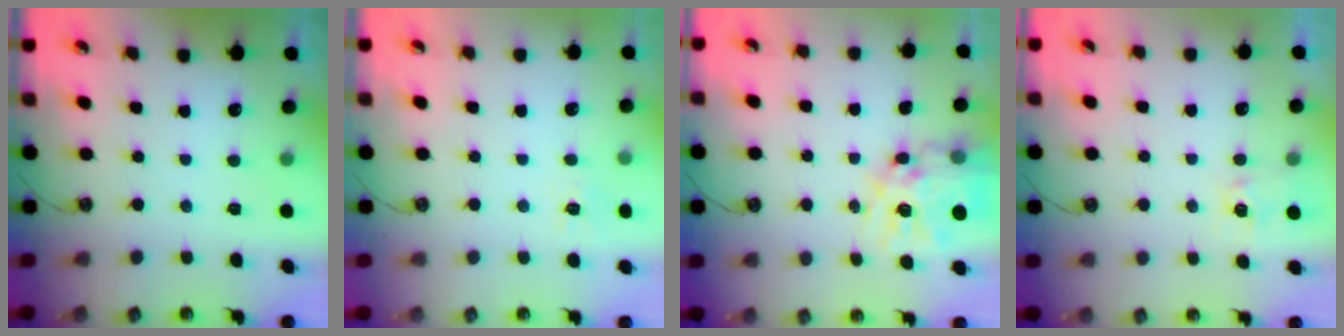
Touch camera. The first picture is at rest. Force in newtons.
{"total": 6.7, "press": 6.7, "slide": 0.6}
{"total": 17.4, "press": 17.3, "slide": 1.5}
{"total": 4.8, "press": 4.8, "slide": 0.6}